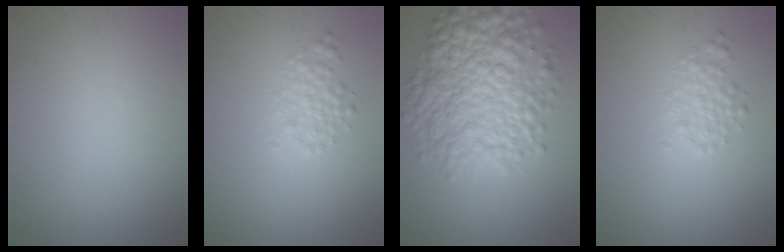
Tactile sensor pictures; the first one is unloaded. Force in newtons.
{"total": 1.8, "press": 1.8, "slide": 0.1}
{"total": 7.7, "press": 7.7, "slide": 0.2}
{"total": 1.8, "press": 1.8, "slide": 0.1}